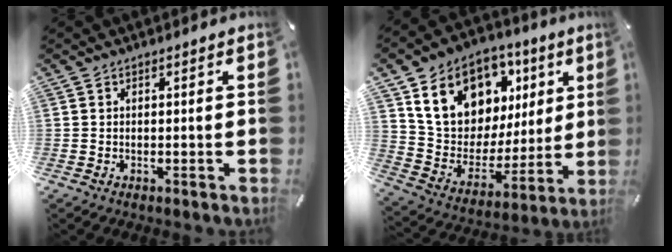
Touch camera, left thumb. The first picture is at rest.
{"total": 17.8, "force": [8.9, 13.3, 7.9], "torque": [-0.136, -0.047, 0.171]}